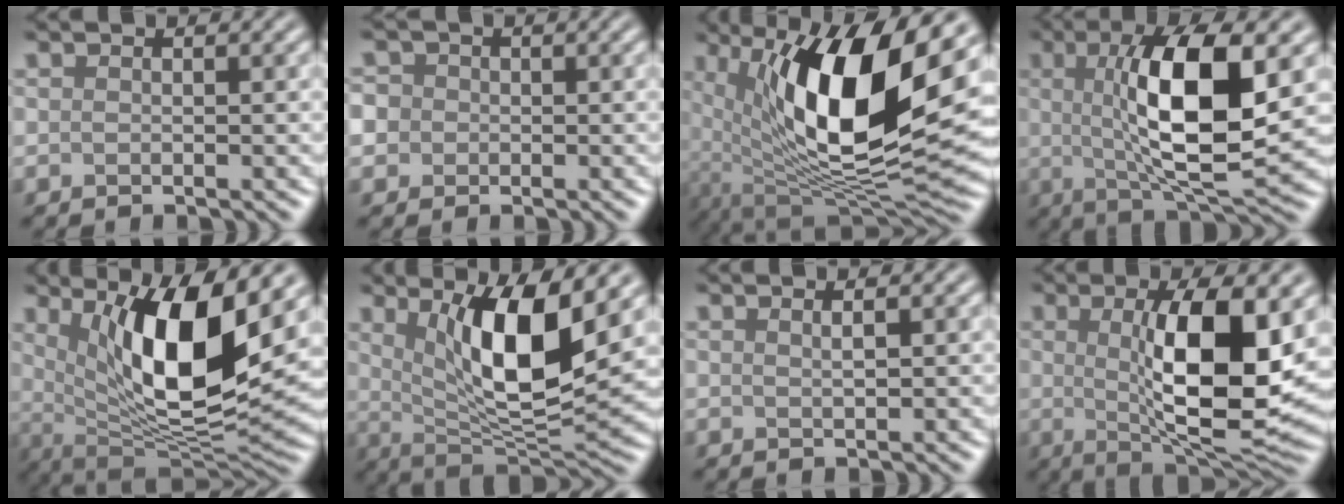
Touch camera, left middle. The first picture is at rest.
{"total": 4.0, "force": [0.7, 3.7, 1.5], "torque": [-0.023, 0.031, -0.015]}
{"total": 14.9, "force": [3.7, 5.3, 13.4], "torque": [-0.223, -0.016, 0.064]}
{"total": 10.5, "force": [1.2, 2.9, 10.0], "torque": [-0.159, -0.005, 0.026]}
{"total": 11.4, "force": [3.5, 3.3, 10.4], "torque": [-0.162, -0.016, 0.066]}
{"total": 9.4, "force": [3.0, 2.7, 8.5], "torque": [-0.139, -0.021, 0.059]}
{"total": 1.1, "force": [0.6, 0.3, 0.9], "torque": [-0.012, 0.005, 0.008]}
{"total": 11.2, "force": [0.9, 3.3, 10.7], "torque": [-0.160, -0.009, 0.021]}